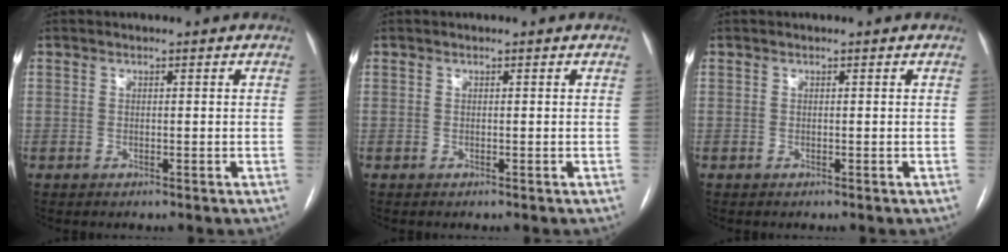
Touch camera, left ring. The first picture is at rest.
{"total": 0.0}
{"total": 0.0}